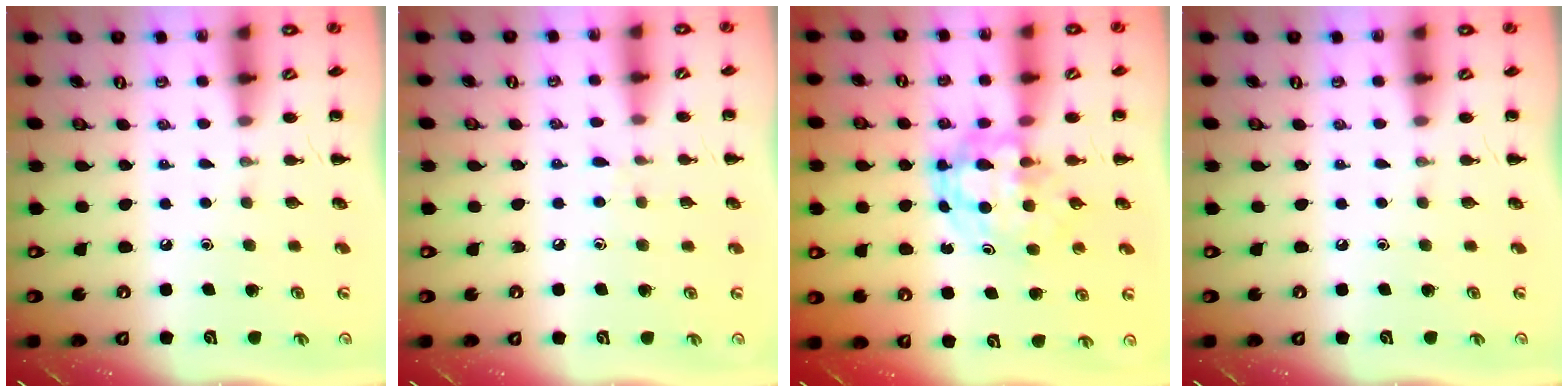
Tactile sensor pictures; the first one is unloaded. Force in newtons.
{"total": 4.7, "press": 4.4, "slide": 1.6}
{"total": 5.3, "press": 5.1, "slide": 1.2}
{"total": 0.0}